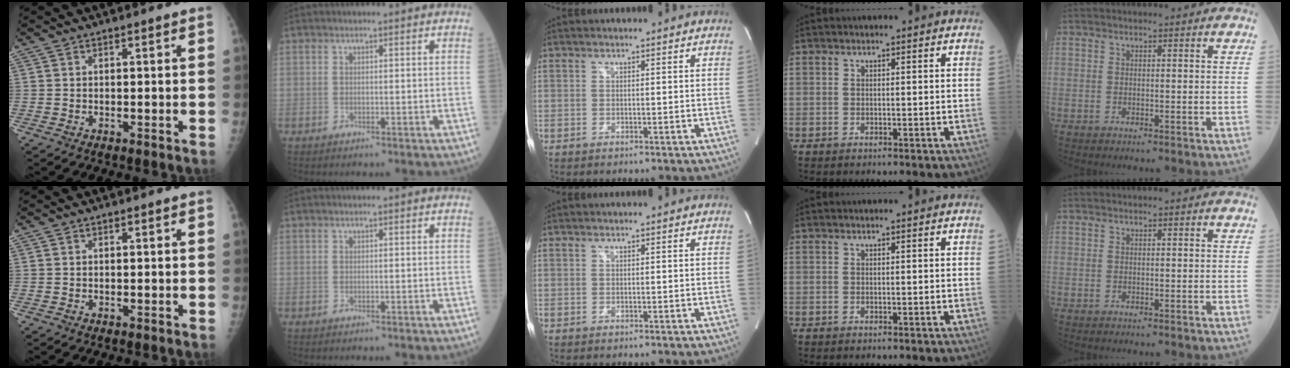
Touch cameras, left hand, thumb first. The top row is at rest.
{}